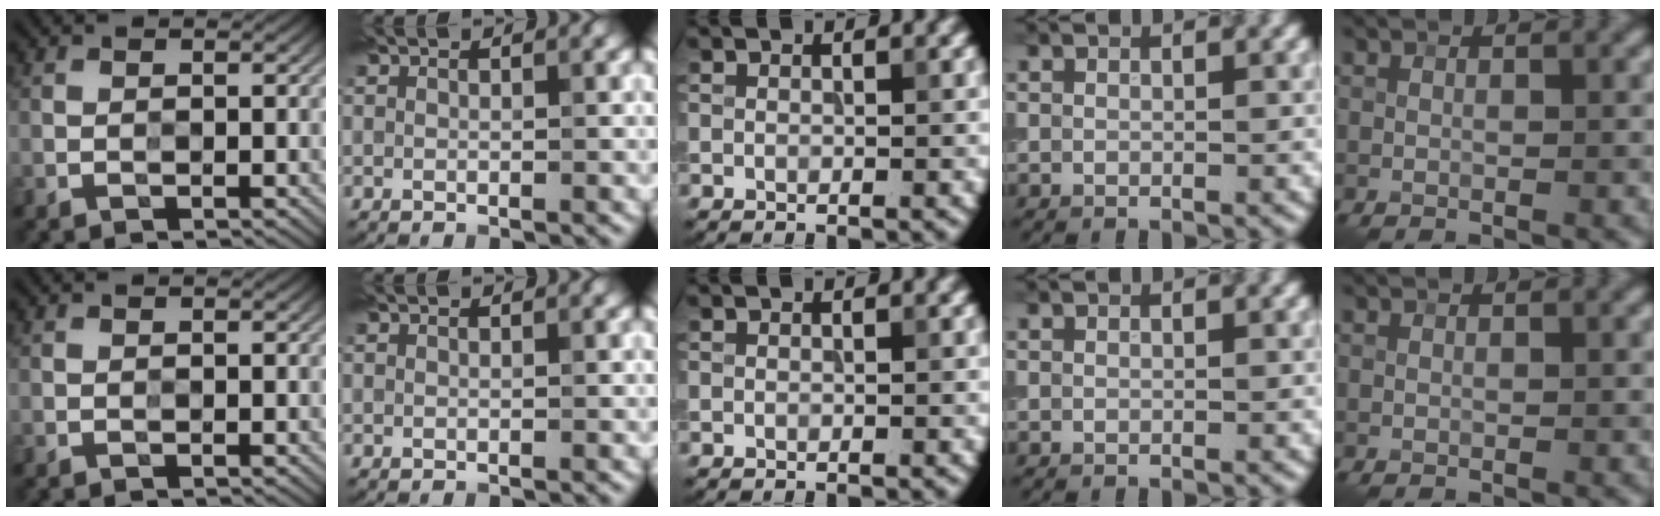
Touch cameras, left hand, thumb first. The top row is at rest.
{"thumb": {"total": 1.2, "force": [0.9, -0.5, -0.7], "torque": [0.014, 0.007, 0.008]}}